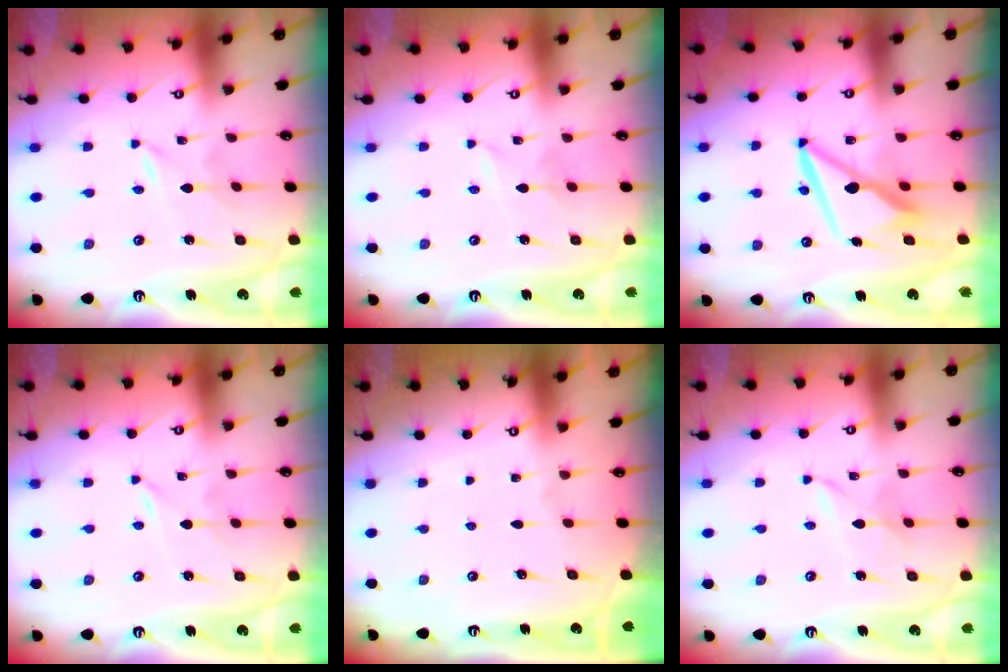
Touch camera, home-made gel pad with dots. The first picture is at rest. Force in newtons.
{"total": 1.7, "press": 1.7, "slide": 0.2}
{"total": 9.9, "press": 9.8, "slide": 1.6}
{"total": 0.0}
{"total": 0.0}
{"total": 2.5, "press": 2.5, "slide": 0.3}